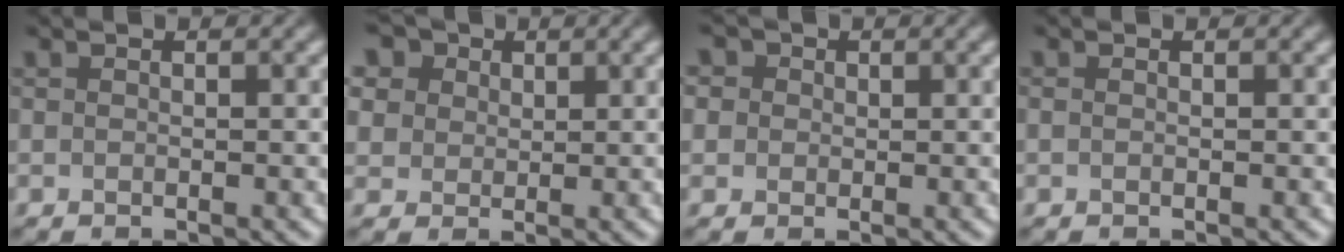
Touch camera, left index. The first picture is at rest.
{"total": 10.6, "force": [5.7, 7.6, 4.9], "torque": [-0.117, 0.032, 0.076]}
{"total": 4.8, "force": [2.3, 3.7, 2.1], "torque": [-0.042, 0.020, 0.013]}
{"total": 0.0}